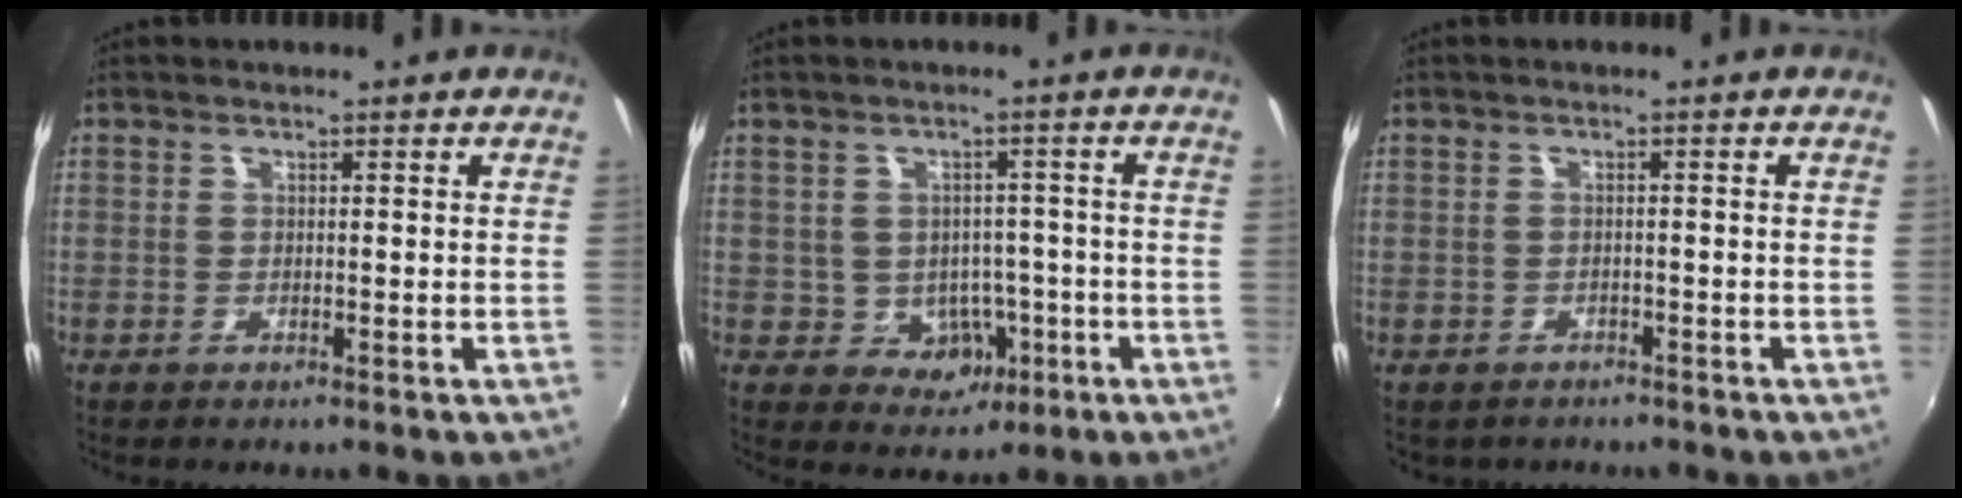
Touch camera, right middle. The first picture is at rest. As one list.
[{"total": 4.9, "force": [-1.3, 4.5, 1.5], "torque": [-0.036, 0.010, 0.002]}, {"total": 1.8, "force": [-1.5, 0.8, 0.4], "torque": [-0.013, -0.011, -0.019]}]